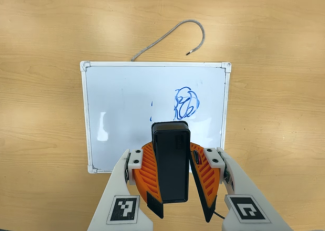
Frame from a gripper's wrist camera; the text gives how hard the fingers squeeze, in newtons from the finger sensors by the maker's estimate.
{"total": 10.2, "left": 10.3, "right": 10.1}